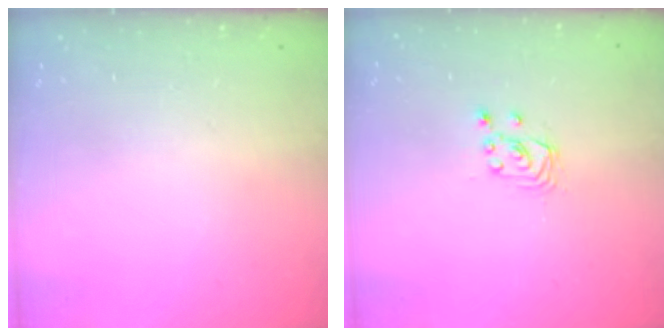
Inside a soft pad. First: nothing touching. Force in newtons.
{"total": 2.5, "press": 2.5, "slide": 0.3}